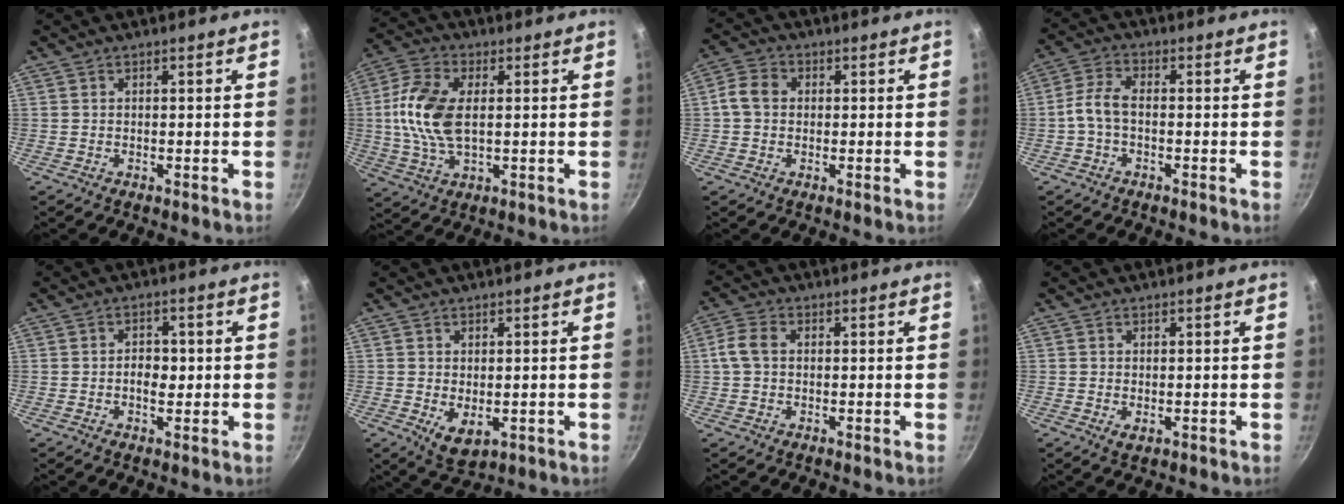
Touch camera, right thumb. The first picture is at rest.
{"total": 12.5, "force": [1.1, 6.6, 10.6], "torque": [-0.232, 0.005, 0.020]}
{"total": 5.2, "force": [0.3, 4.2, 3.1], "torque": [-0.054, 0.014, -0.002]}
{"total": 5.5, "force": [-1.0, 3.0, 4.5], "torque": [-0.097, 0.019, -0.026]}
{"total": 3.8, "force": [-0.2, 2.5, 2.9], "torque": [-0.029, 0.006, -0.006]}
{"total": 4.8, "force": [-1.0, 2.8, 3.8], "torque": [-0.059, -0.010, -0.002]}
{"total": 4.8, "force": [0.4, 3.4, 3.3], "torque": [-0.075, 0.014, 0.004]}
{"total": 1.0, "force": [-0.2, 0.6, 0.8], "torque": [-0.015, -0.002, -0.001]}